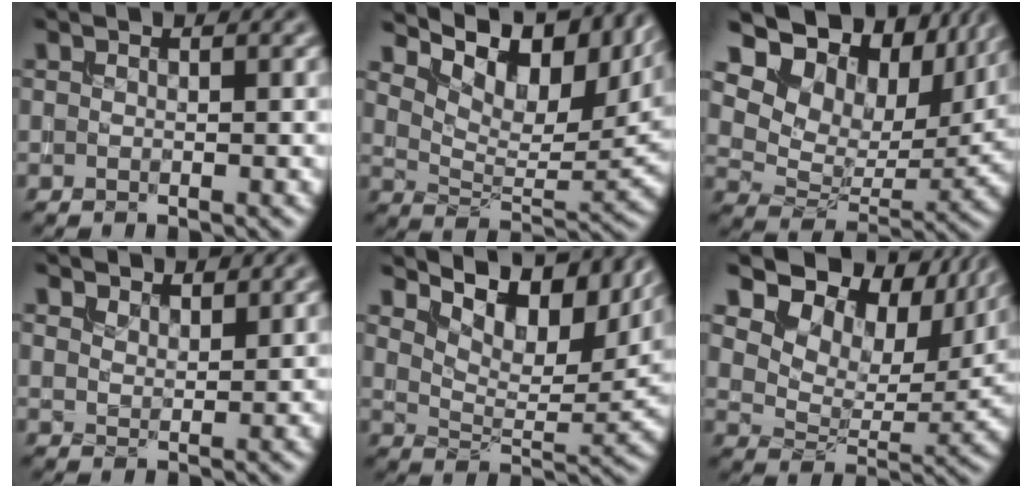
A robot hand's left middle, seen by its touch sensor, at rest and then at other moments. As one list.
[{"total": 12.6, "force": [8.0, 5.1, 8.2], "torque": [-0.129, 0.011, 0.144]}, {"total": 16.2, "force": [9.4, 9.8, 8.8], "torque": [-0.189, 0.041, 0.157]}, {"total": 2.8, "force": [2.7, 0.7, 0.7], "torque": [-0.016, 0.003, 0.045]}, {"total": 10.2, "force": [7.0, 4.0, 6.3], "torque": [-0.094, 0.004, 0.120]}, {"total": 13.1, "force": [8.2, 7.4, 7.1], "torque": [-0.128, 0.015, 0.122]}]